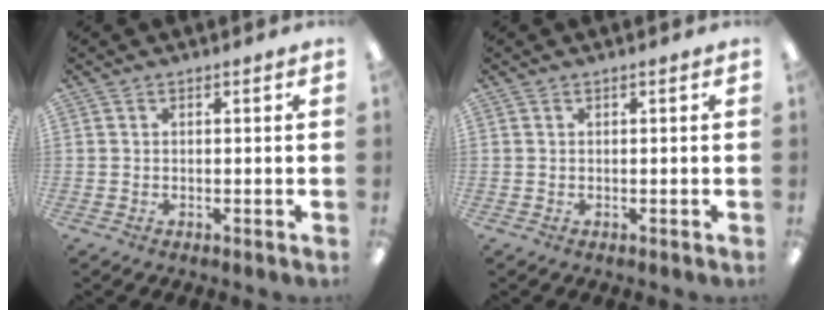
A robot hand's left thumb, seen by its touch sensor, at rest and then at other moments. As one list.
[{"total": 0.0}]